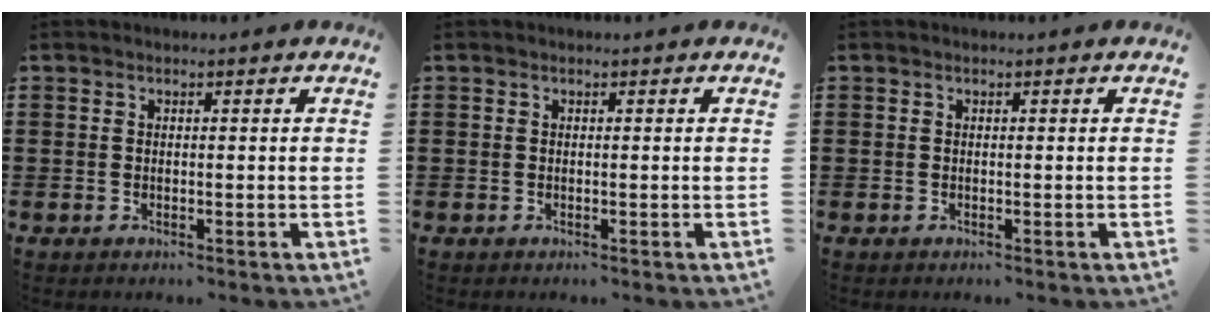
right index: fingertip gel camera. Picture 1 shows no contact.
{"total": 0.0}
{"total": 0.0}